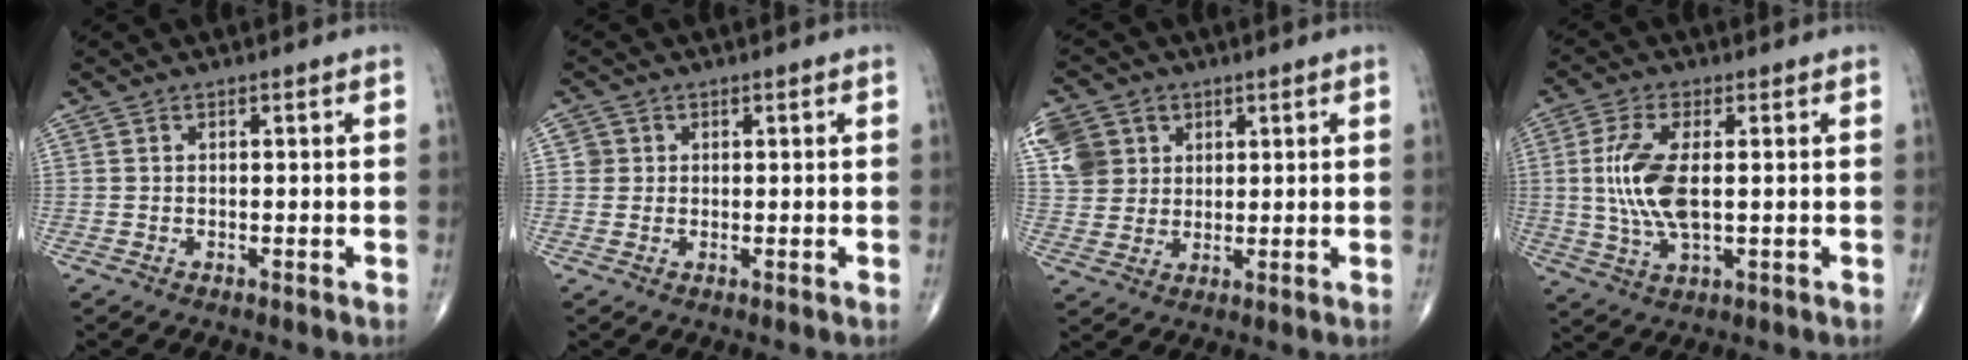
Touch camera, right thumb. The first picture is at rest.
{"total": 1.7, "force": [0.3, 1.7, 0.1], "torque": [0.013, 0.004, 0.001]}
{"total": 9.3, "force": [3.4, 7.9, 3.5], "torque": [-0.051, 0.005, 0.067]}
{"total": 10.2, "force": [0.6, 4.1, 9.3], "torque": [-0.206, -0.005, 0.015]}